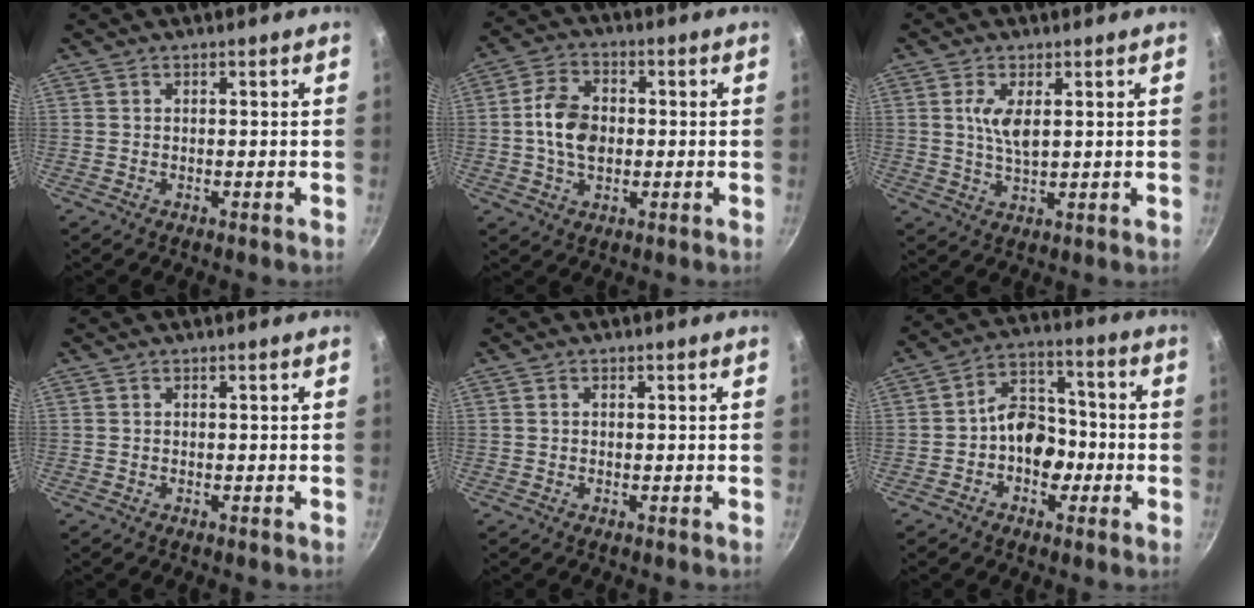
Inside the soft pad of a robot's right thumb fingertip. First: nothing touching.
{"total": 9.1, "force": [-0.2, 6.3, 6.6], "torque": [-0.108, 0.016, -0.011]}
{"total": 5.3, "force": [1.4, 2.2, 4.6], "torque": [-0.088, -0.006, 0.028]}
{"total": 0.0}
{"total": 0.6, "force": [0.1, 0.5, 0.3], "torque": [-0.004, 0.004, 0.001]}
{"total": 10.2, "force": [-2.1, 7.5, 6.6], "torque": [-0.055, 0.042, -0.048]}